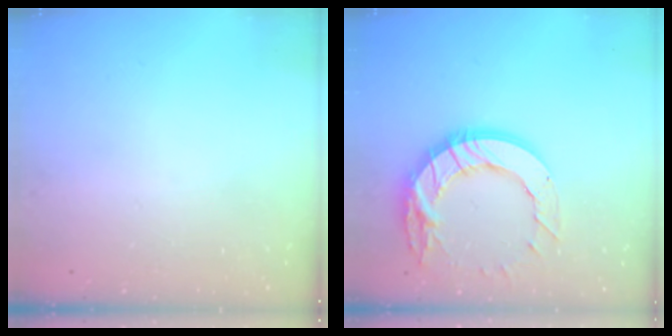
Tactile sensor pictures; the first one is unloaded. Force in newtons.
{"total": 15.9, "press": 15.9, "slide": 1.3}